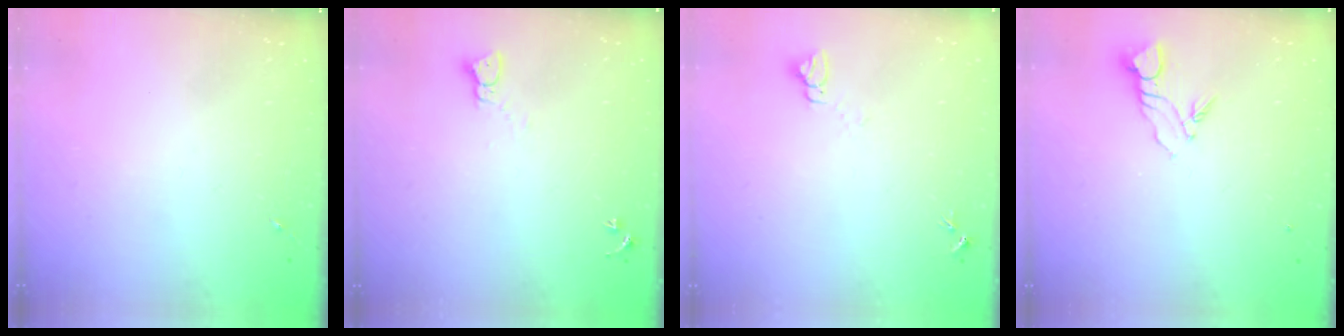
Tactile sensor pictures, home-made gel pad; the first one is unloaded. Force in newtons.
{"total": 2.3, "press": 2.3, "slide": 0.3}
{"total": 4.1, "press": 4.1, "slide": 0.3}
{"total": 4.2, "press": 4.2, "slide": 0.1}